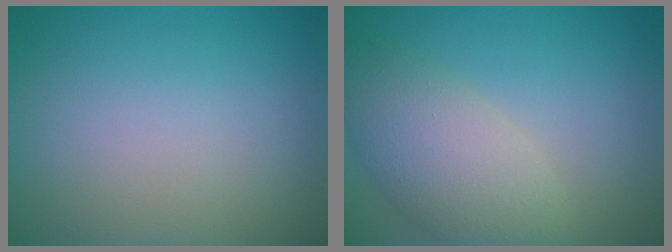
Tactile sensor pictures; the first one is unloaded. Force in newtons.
{"total": 5.5, "press": 5.5, "slide": 0.6}